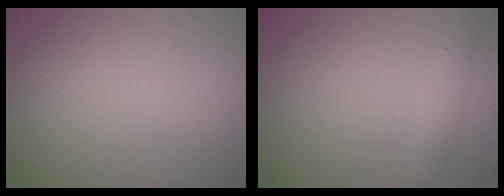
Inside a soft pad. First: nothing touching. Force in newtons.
{"total": 1.3, "press": 1.3, "slide": 0.1}